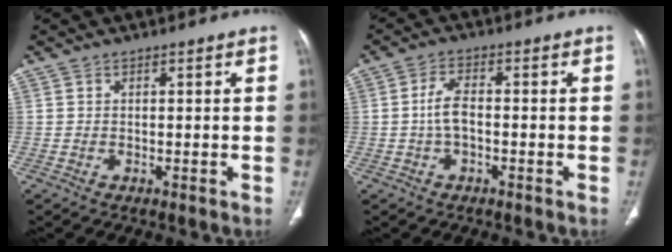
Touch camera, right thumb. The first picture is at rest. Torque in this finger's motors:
{"motor_torque": [-0.04, -0.29, 0.97, -0.38, 0.14]}